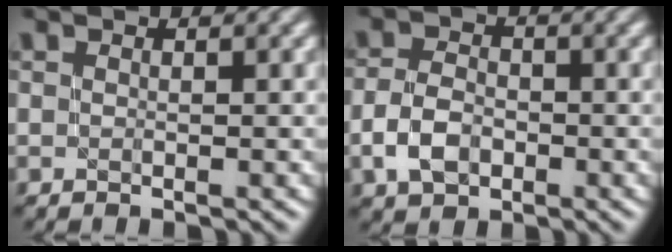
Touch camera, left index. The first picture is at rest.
{"total": 3.6, "force": [-1.5, 2.4, 2.2], "torque": [-0.049, 0.004, -0.031]}